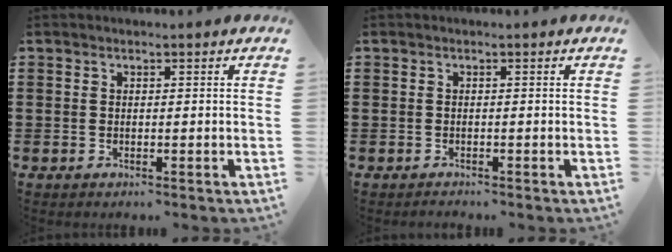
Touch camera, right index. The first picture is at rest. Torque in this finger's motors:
{"motor_torque": [-1.03, 0.95, -0.52, -0.16]}